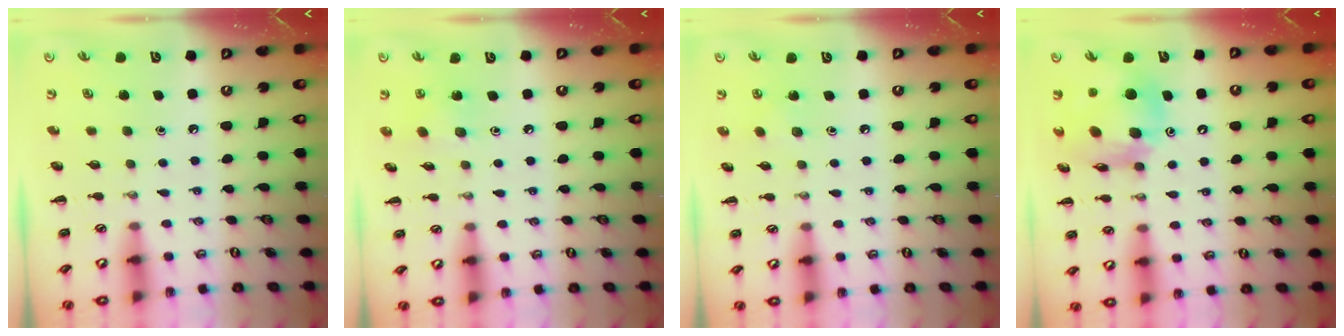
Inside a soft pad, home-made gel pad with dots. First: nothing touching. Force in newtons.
{"total": 4.0, "press": 3.9, "slide": 0.9}
{"total": 2.8, "press": 2.7, "slide": 0.8}
{"total": 12.2, "press": 11.7, "slide": 3.7}